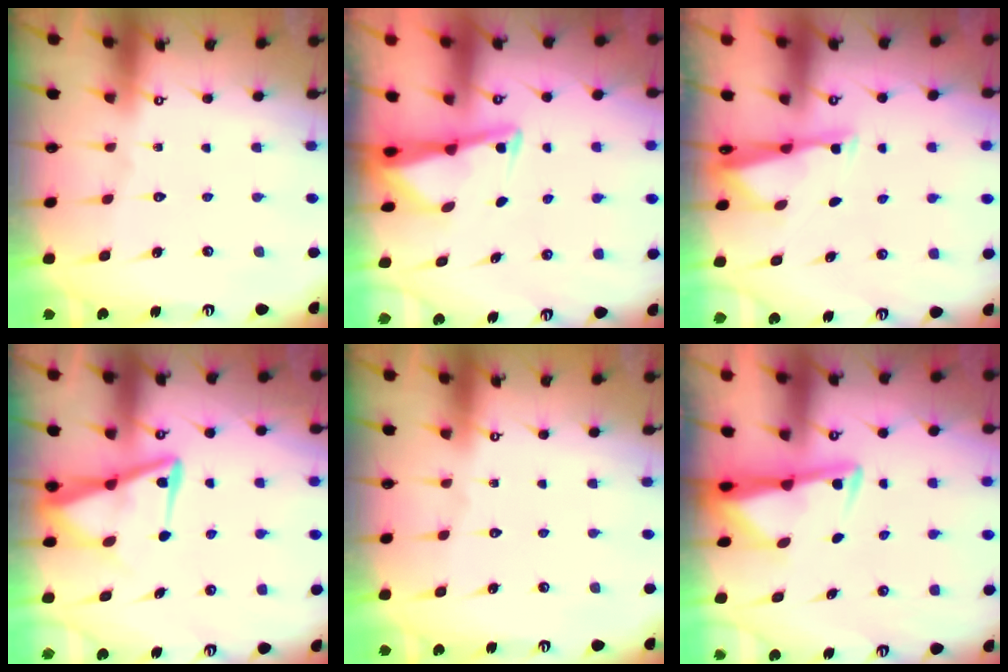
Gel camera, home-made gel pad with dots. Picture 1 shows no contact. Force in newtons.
{"total": 2.9, "press": 2.9, "slide": 0.3}
{"total": 2.7, "press": 2.7, "slide": 0.5}
{"total": 8.4, "press": 8.3, "slide": 0.9}
{"total": 0.0}
{"total": 3.0, "press": 2.9, "slide": 0.6}